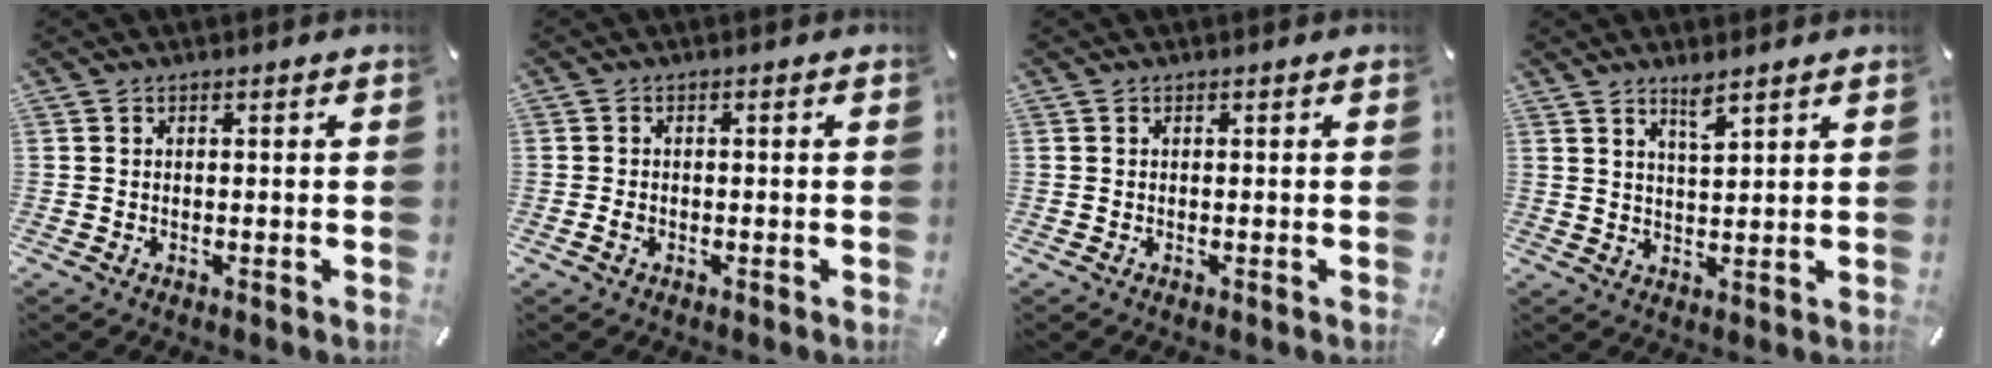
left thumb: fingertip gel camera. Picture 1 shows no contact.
{"total": 1.3, "force": [-0.4, 0.9, 0.8], "torque": [-0.015, 0.002, -0.009]}
{"total": 0.0}
{"total": 4.1, "force": [3.4, 0.4, 2.2], "torque": [-0.043, -0.016, 0.059]}